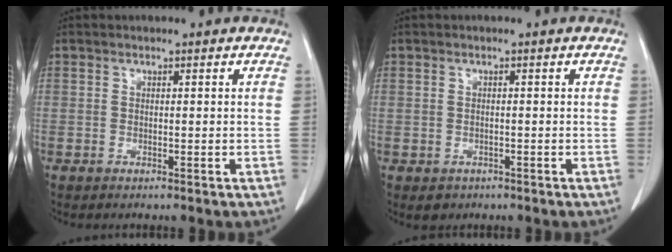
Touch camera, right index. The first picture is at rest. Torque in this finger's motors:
{"motor_torque": [-0.45, -0.25, -0.63, -0.12]}